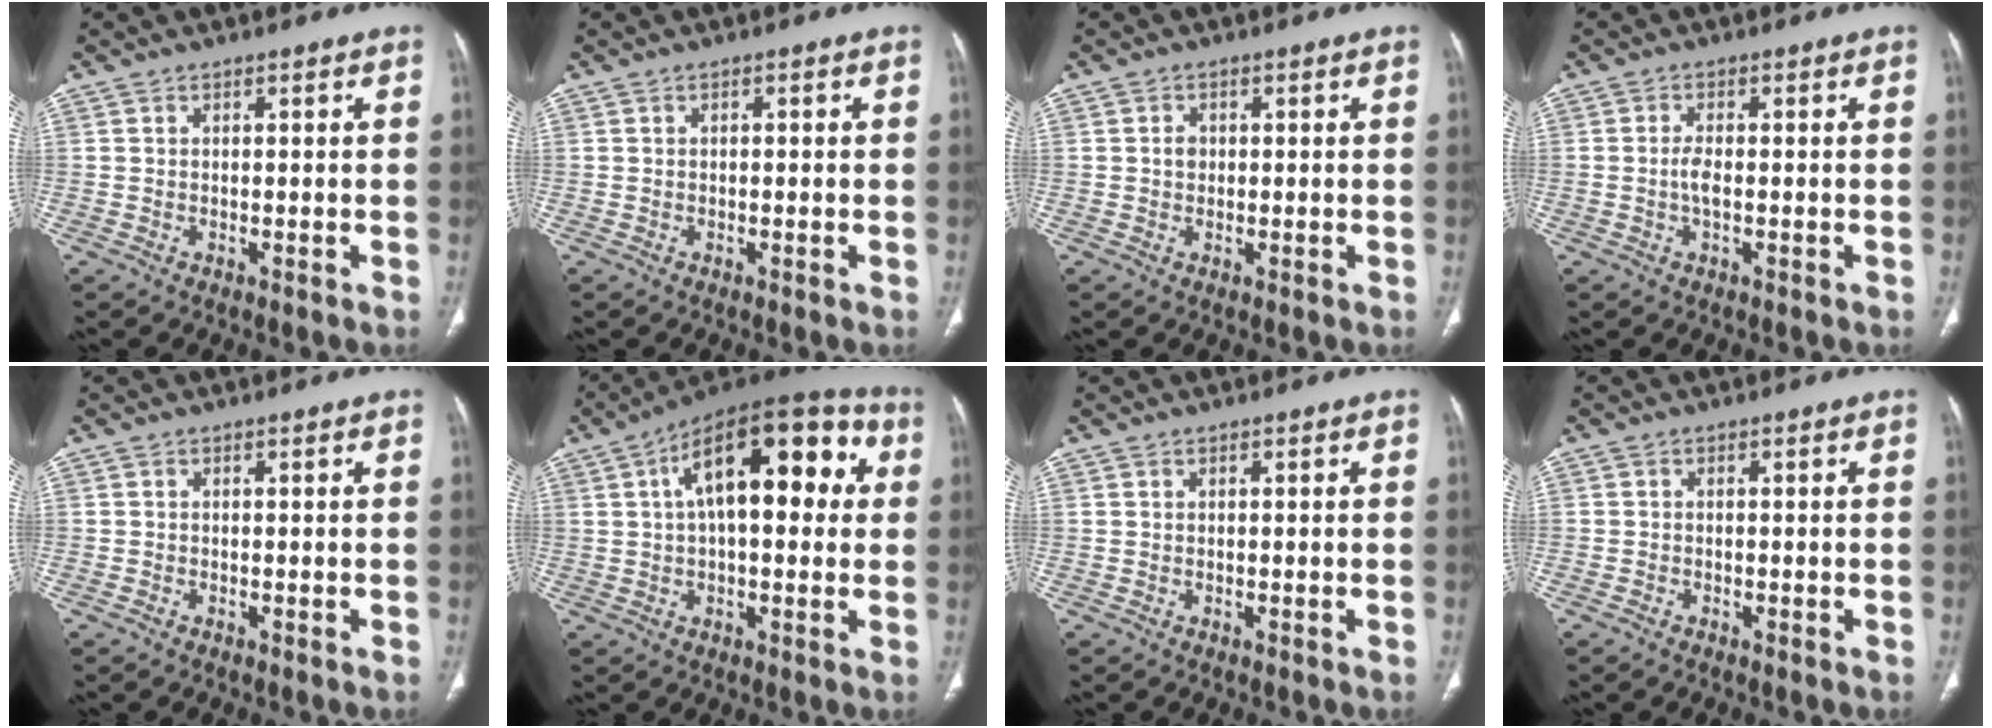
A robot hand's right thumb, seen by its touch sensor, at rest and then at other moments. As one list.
[{"total": 0.6, "force": [0.0, 0.3, 0.5], "torque": [-0.008, 0.001, 0.000]}, {"total": 1.6, "force": [0.1, 1.4, 0.9], "torque": [-0.008, 0.004, 0.001]}, {"total": 2.4, "force": [-0.4, 1.0, 2.2], "torque": [-0.050, 0.004, -0.009]}, {"total": 0.0}, {"total": 20.7, "force": [4.9, 9.6, 17.6], "torque": [-0.235, 0.036, 0.064]}, {"total": 0.0}, {"total": 0.6, "force": [-0.4, 0.3, 0.1], "torque": [-0.004, 0.001, -0.013]}]